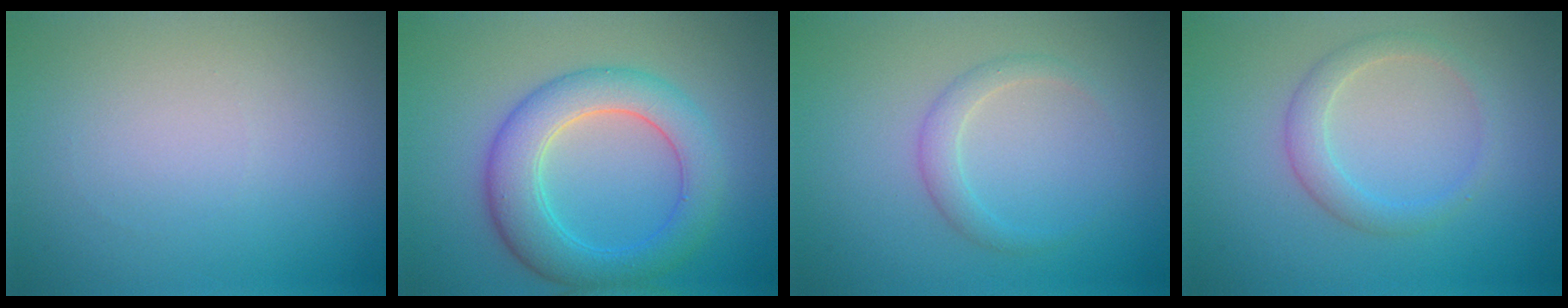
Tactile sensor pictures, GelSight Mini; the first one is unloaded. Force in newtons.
{"total": 5.9, "press": 5.9, "slide": 0.0}
{"total": 1.7, "press": 1.7, "slide": 0.1}
{"total": 2.2, "press": 2.2, "slide": 0.1}